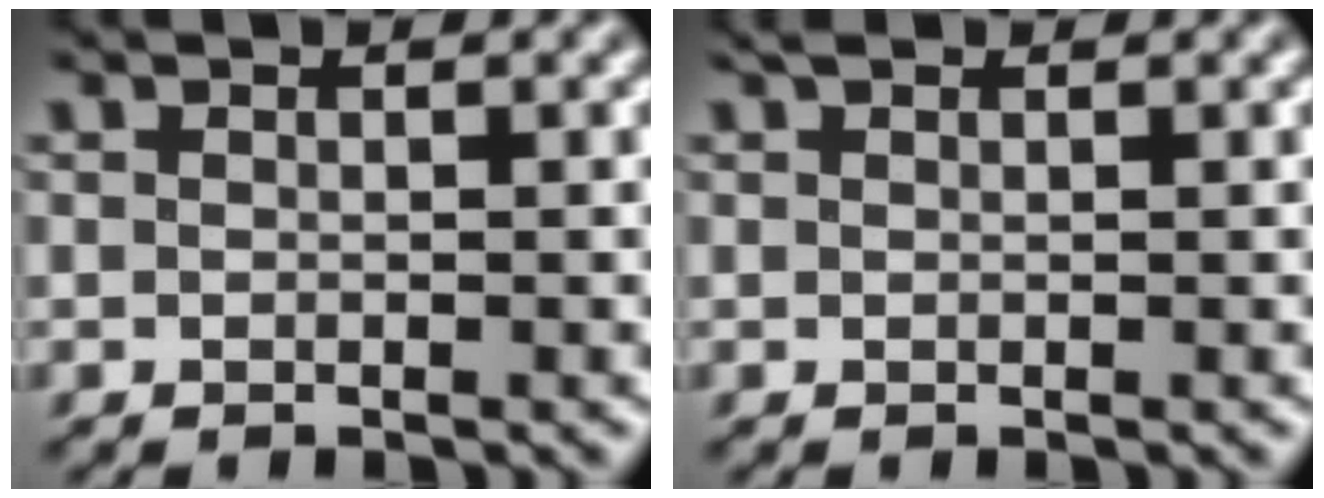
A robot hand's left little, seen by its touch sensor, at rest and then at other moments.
{"total": 0.9, "force": [0.7, 0.4, 0.4], "torque": [-0.012, 0.005, 0.013]}